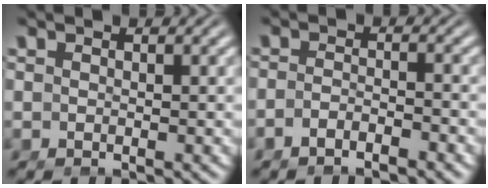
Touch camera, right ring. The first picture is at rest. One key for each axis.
{"total": 2.5, "fx": -2.3, "fy": 0.1, "fz": 0.9, "tx": -0.016, "ty": -0.004, "tz": -0.039}